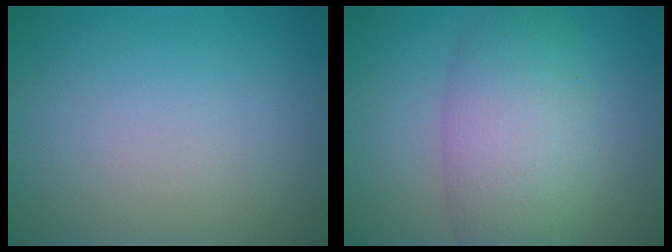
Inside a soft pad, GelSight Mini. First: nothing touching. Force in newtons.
{"total": 7.2, "press": 7.2, "slide": 0.1}